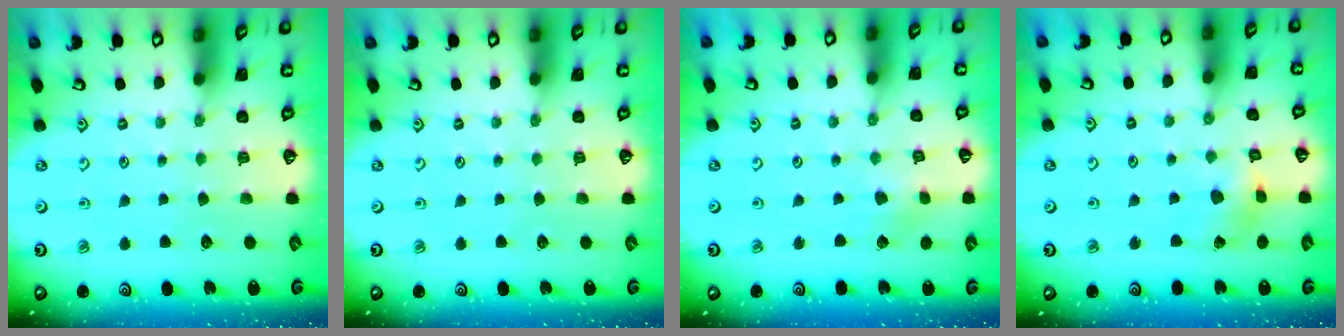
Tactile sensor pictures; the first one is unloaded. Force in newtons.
{"total": 0.0}
{"total": 2.5, "press": 2.4, "slide": 0.3}
{"total": 4.1, "press": 4.1, "slide": 0.5}